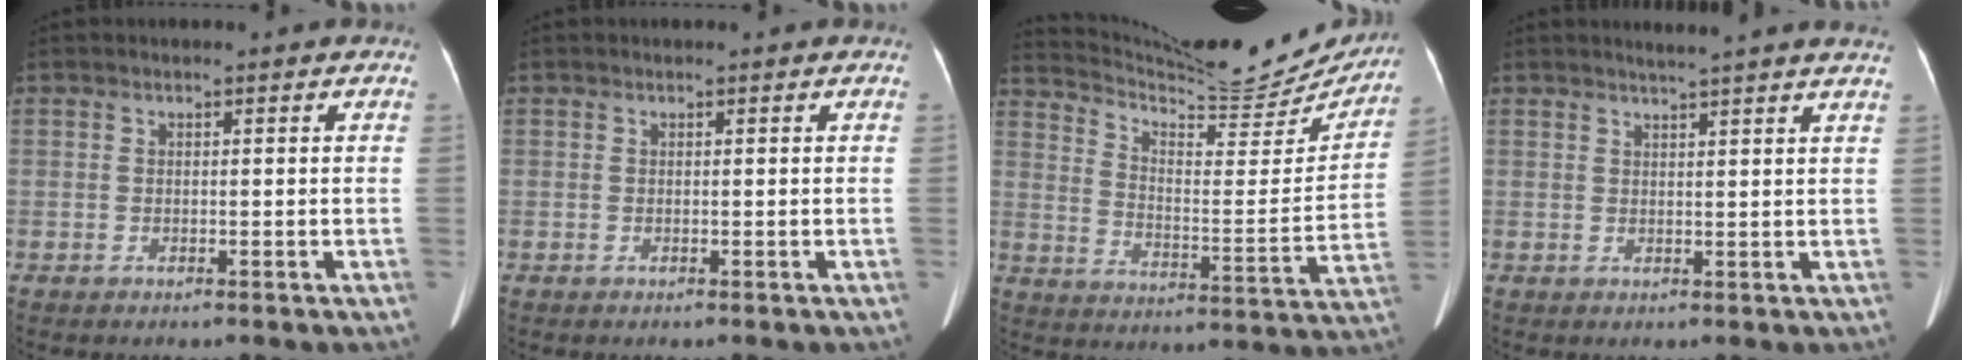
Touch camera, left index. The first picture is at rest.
{"total": 0.0}
{"total": 22.6, "force": [21.2, 3.0, 7.2], "torque": [-0.122, -0.046, 0.293]}
{"total": 7.4, "force": [6.6, -0.9, 3.1], "torque": [-0.040, 0.009, 0.066]}